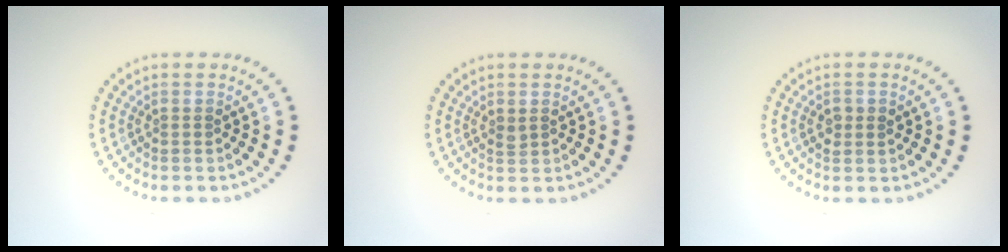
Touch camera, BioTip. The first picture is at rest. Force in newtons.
{"total": 0.6, "press": 0.5, "slide": 0.3}
{"total": 1.4, "press": 1.4, "slide": 0.3}